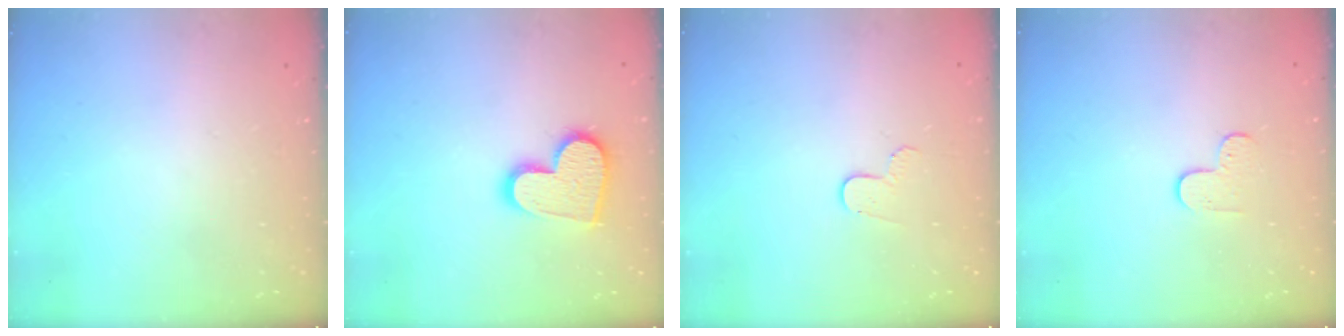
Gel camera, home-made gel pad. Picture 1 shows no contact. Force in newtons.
{"total": 13.8, "press": 13.8, "slide": 1.1}
{"total": 4.9, "press": 4.8, "slide": 0.4}
{"total": 5.5, "press": 5.5, "slide": 0.5}